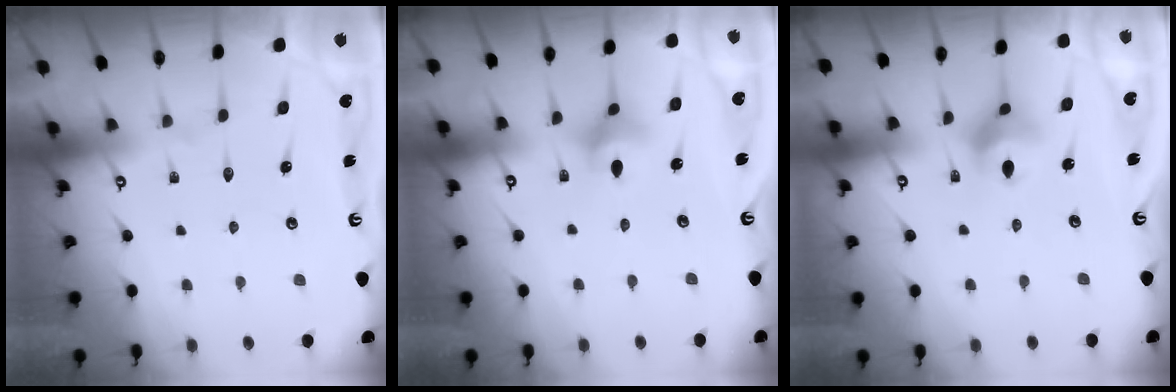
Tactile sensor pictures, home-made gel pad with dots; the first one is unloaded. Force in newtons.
{"total": 5.1, "press": 4.7, "slide": 1.8}
{"total": 8.6, "press": 8.3, "slide": 2.4}